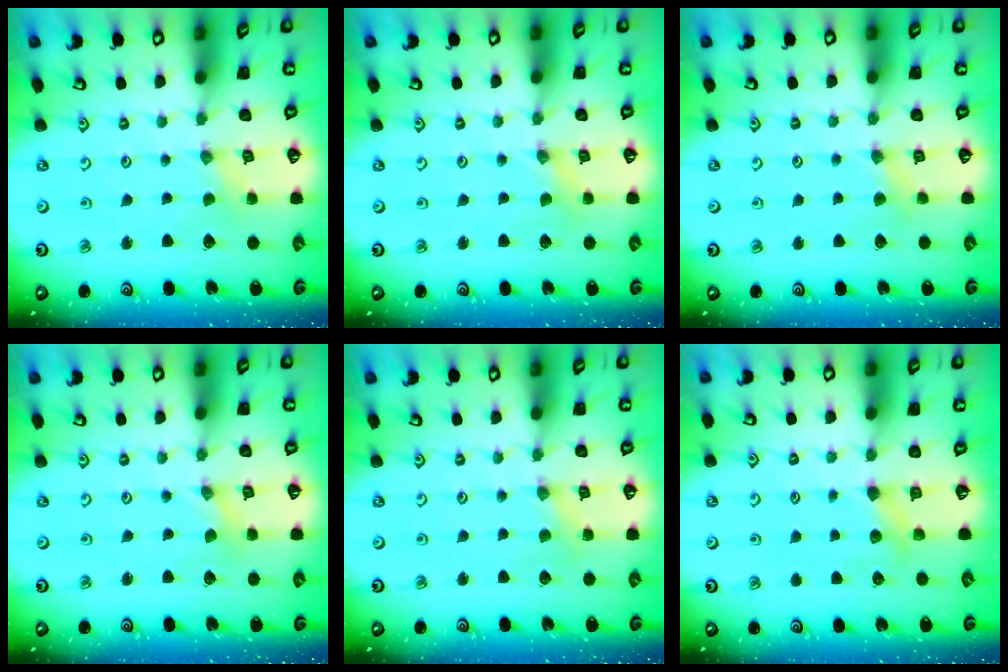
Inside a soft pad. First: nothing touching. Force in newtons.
{"total": 0.0}
{"total": 3.6, "press": 3.5, "slide": 0.6}
{"total": 0.0}
{"total": 2.4, "press": 2.4, "slide": 0.3}
{"total": 3.6, "press": 3.6, "slide": 0.5}